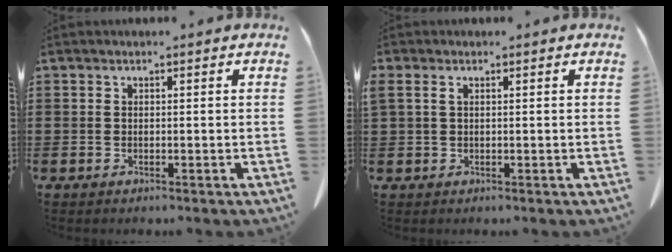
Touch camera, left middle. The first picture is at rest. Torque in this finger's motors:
{"motor_torque": [0.53, -0.21, 0.84, 0.21]}